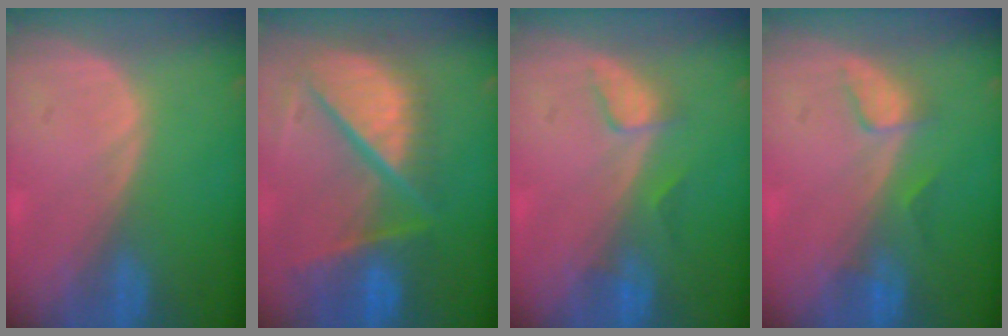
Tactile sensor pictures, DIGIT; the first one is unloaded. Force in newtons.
{"total": 11.7, "press": 10.0, "slide": 6.1}
{"total": 2.8, "press": 2.7, "slide": 0.4}
{"total": 2.8, "press": 2.7, "slide": 0.4}